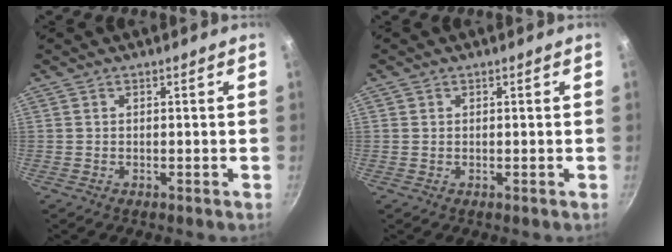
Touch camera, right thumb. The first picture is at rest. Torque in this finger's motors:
{"motor_torque": [-0.72, 0.01, -0.53, 0.33, 0.03]}